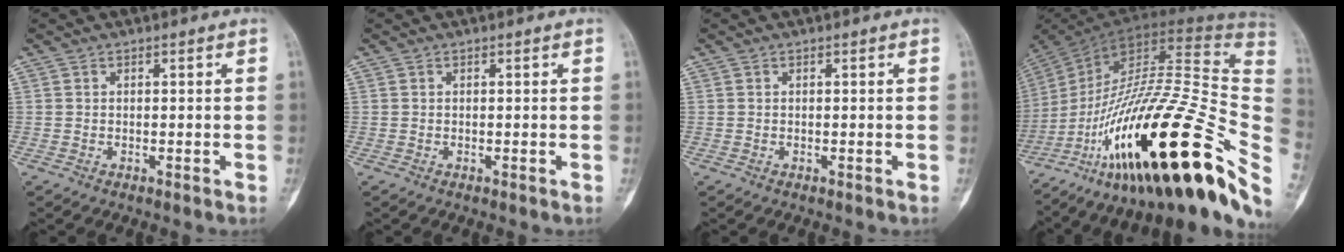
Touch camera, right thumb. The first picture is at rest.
{"total": 0.0}
{"total": 0.0}
{"total": 40.5, "force": [-15.0, 10.9, 36.0], "torque": [-0.511, 0.059, -0.243]}